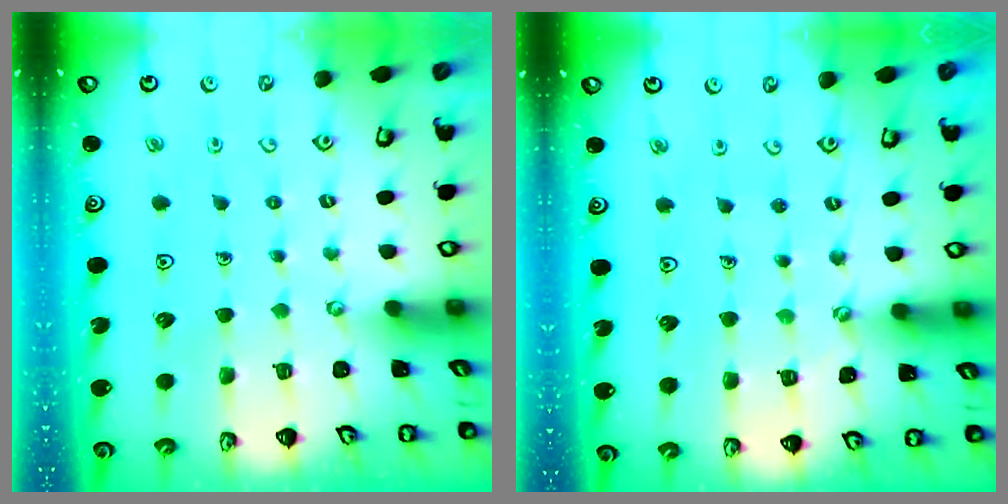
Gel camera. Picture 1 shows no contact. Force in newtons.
{"total": 2.4, "press": 2.4, "slide": 0.3}